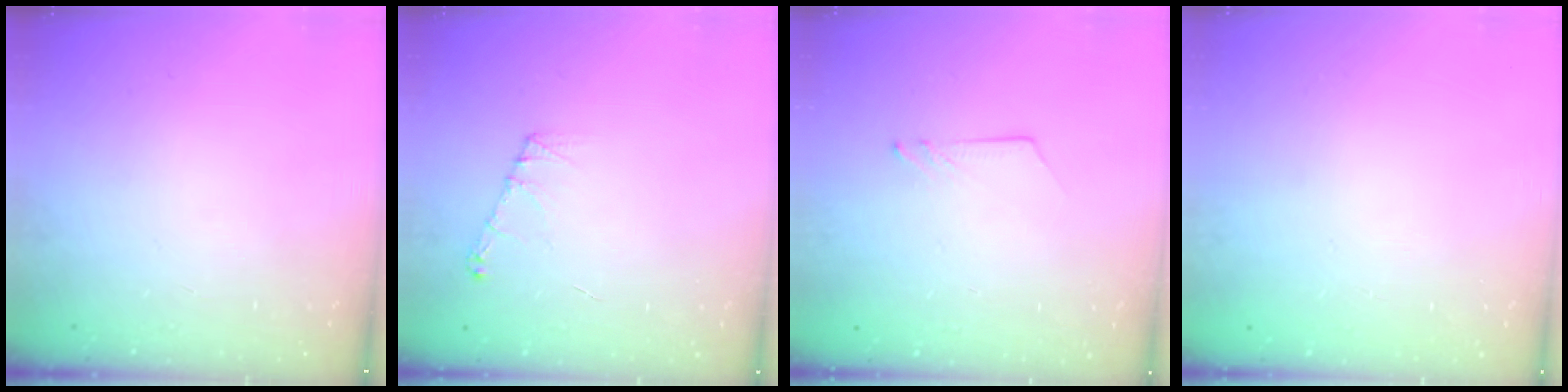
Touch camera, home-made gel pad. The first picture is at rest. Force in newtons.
{"total": 5.4, "press": 5.3, "slide": 0.7}
{"total": 1.2, "press": 1.2, "slide": 0.1}
{"total": 0.0}